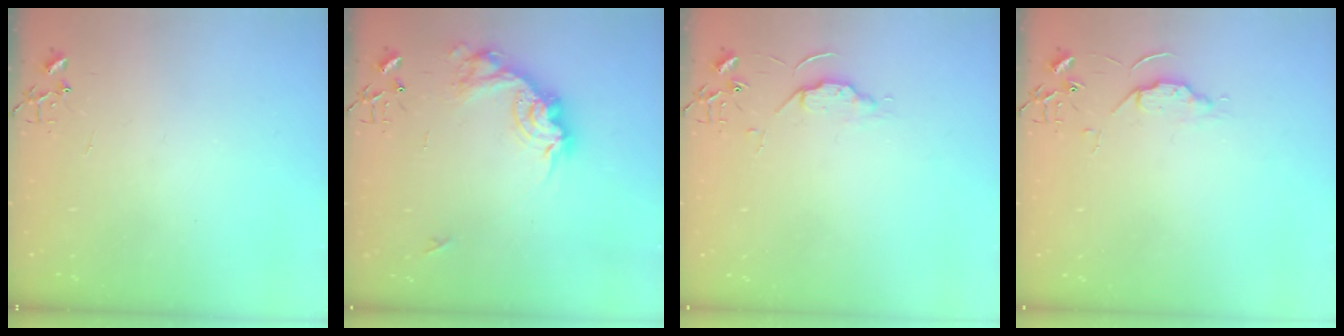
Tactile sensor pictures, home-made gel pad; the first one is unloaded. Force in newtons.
{"total": 17.6, "press": 17.6, "slide": 1.0}
{"total": 5.7, "press": 5.6, "slide": 0.8}
{"total": 5.7, "press": 5.6, "slide": 0.8}